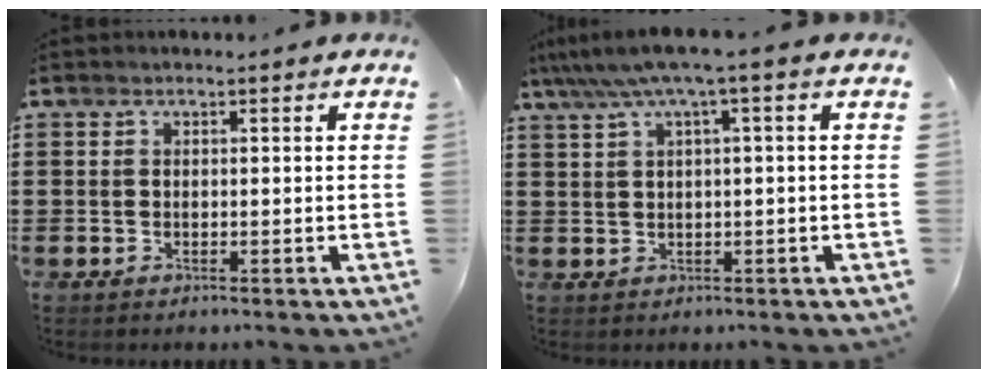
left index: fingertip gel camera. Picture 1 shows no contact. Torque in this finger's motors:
{"motor_torque": [1.84, -0.30, 0.82, 0.21]}